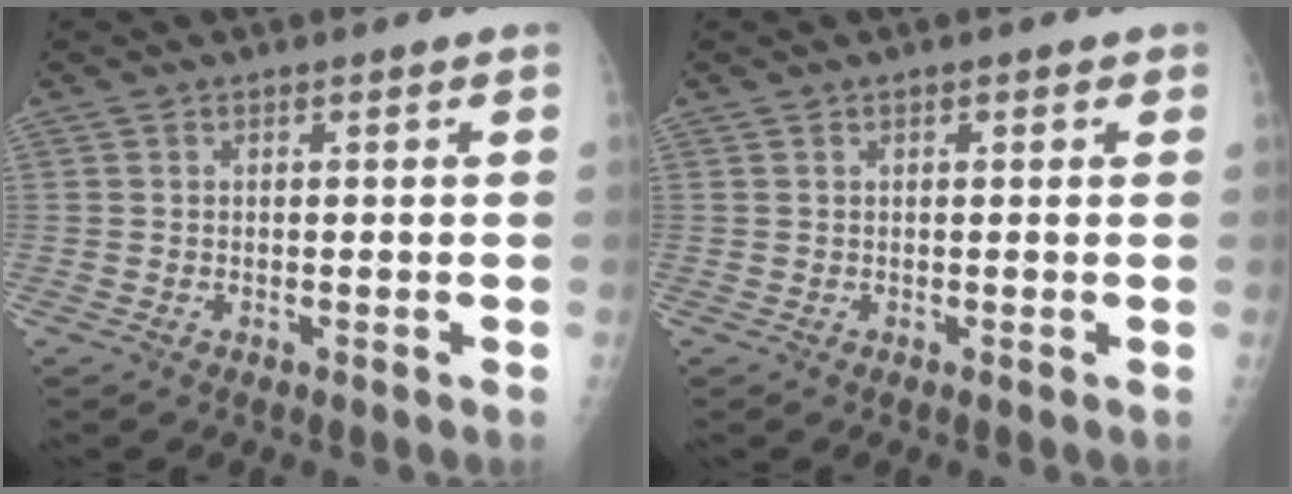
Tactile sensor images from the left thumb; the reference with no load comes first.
{"total": 1.2, "force": [0.6, 0.5, 0.9], "torque": [-0.010, 0.001, 0.006]}